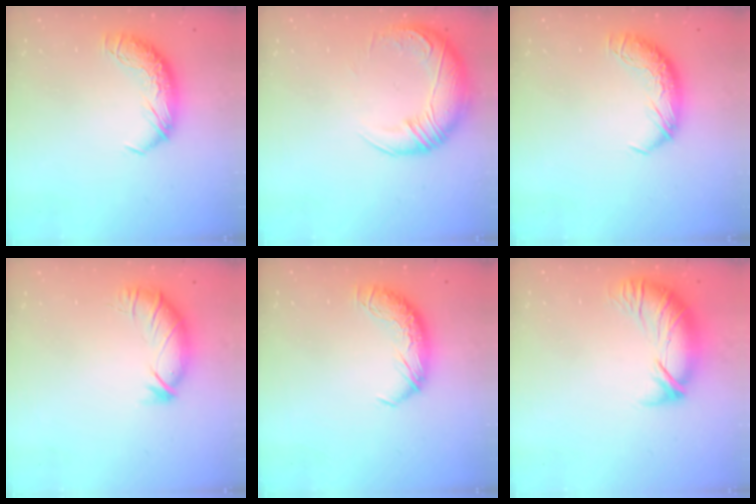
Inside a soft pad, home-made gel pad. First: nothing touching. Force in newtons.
{"total": 3.0, "press": 0.1, "slide": 3.0}
{"total": 0.0}
{"total": 3.2, "press": 2.6, "slide": 2.0}
{"total": 0.0}
{"total": 2.9, "press": 1.0, "slide": 2.7}